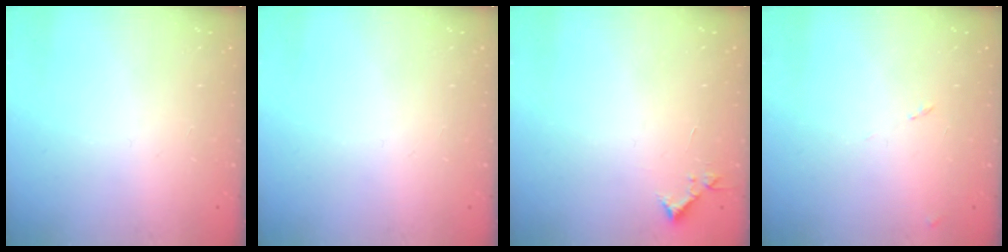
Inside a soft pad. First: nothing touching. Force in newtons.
{"total": 0.0}
{"total": 3.6, "press": 3.6, "slide": 0.5}
{"total": 7.6, "press": 7.5, "slide": 0.7}